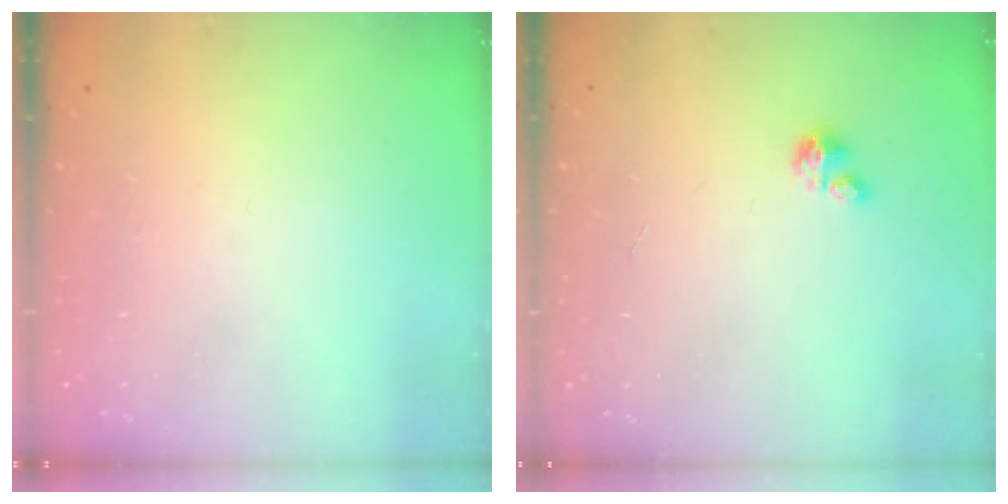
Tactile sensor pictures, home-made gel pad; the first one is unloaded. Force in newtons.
{"total": 3.3, "press": 3.3, "slide": 0.2}